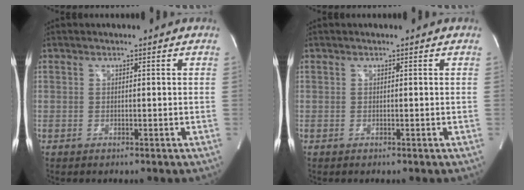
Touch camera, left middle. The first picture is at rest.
{"total": 0.0}